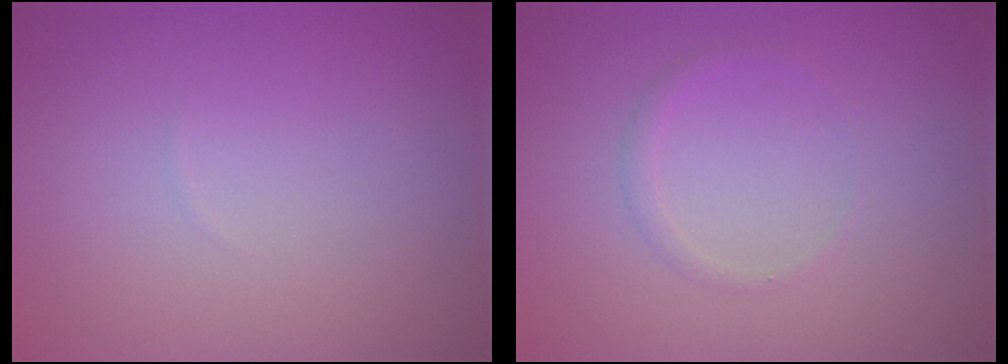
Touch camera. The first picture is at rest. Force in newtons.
{"total": 0.9, "press": 0.9, "slide": 0.0}